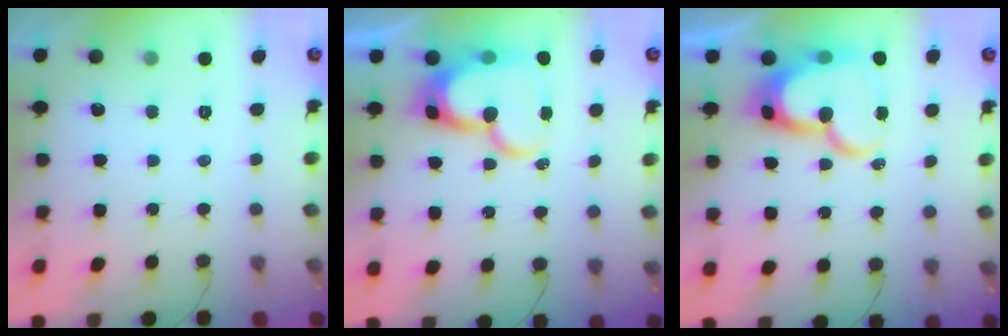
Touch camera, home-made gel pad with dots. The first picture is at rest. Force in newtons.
{"total": 18.8, "press": 18.7, "slide": 1.5}
{"total": 18.9, "press": 18.8, "slide": 1.6}